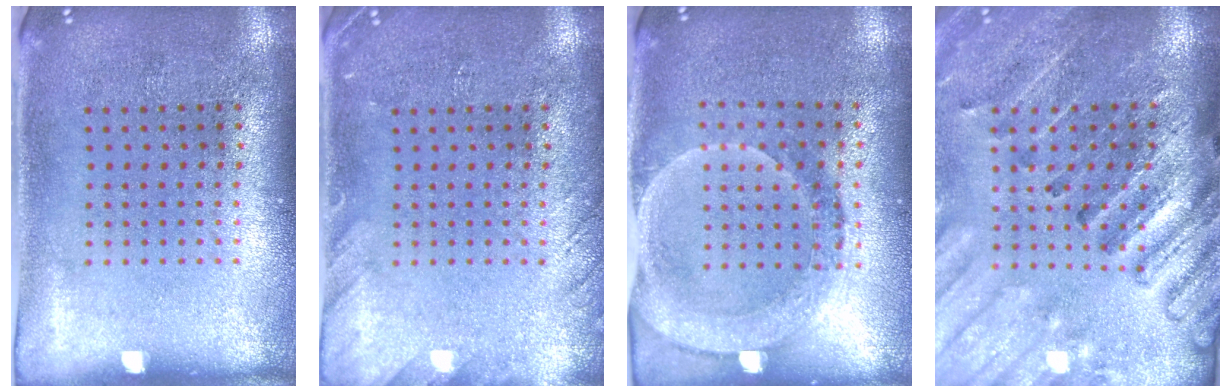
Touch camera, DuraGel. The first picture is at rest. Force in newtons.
{"total": 1.6, "press": 1.6, "slide": 0.2}
{"total": 1.9, "press": 1.6, "slide": 0.9}
{"total": 2.7, "press": 2.7, "slide": 0.3}